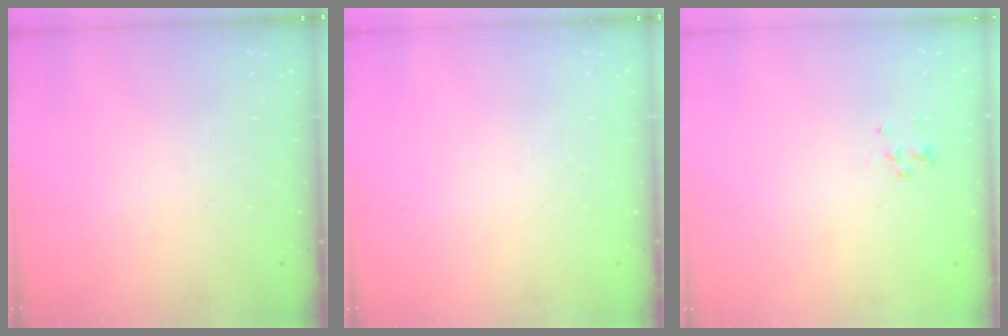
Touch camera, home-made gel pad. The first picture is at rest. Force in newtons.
{"total": 0.0}
{"total": 1.4, "press": 1.3, "slide": 0.4}